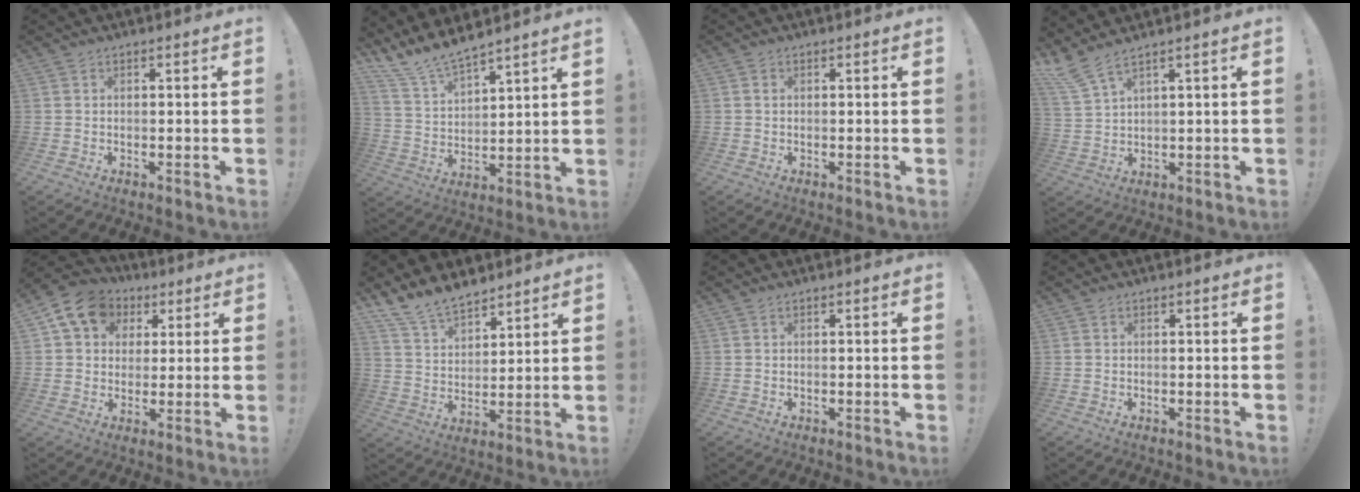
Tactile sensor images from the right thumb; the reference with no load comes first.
{"total": 9.7, "force": [9.4, 0.8, 2.4], "torque": [-0.070, -0.071, 0.173]}
{"total": 0.5, "force": [0.1, 0.5, 0.1], "torque": [-0.009, 0.005, 0.002]}
{"total": 5.3, "force": [3.7, 0.4, 3.8], "torque": [-0.084, -0.018, 0.071]}
{"total": 12.3, "force": [4.8, 10.1, 5.2], "torque": [-0.076, -0.015, 0.097]}
{"total": 11.2, "force": [9.7, 4.8, 3.0], "torque": [-0.068, -0.066, 0.189]}
{"total": 0.0}
{"total": 0.0}